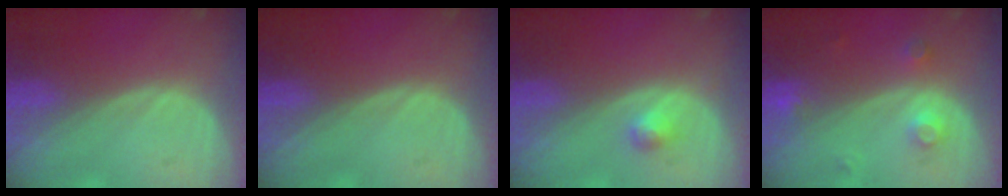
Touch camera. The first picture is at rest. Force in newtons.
{"total": 0.0}
{"total": 1.7, "press": 1.7, "slide": 0.2}
{"total": 3.2, "press": 3.0, "slide": 1.1}